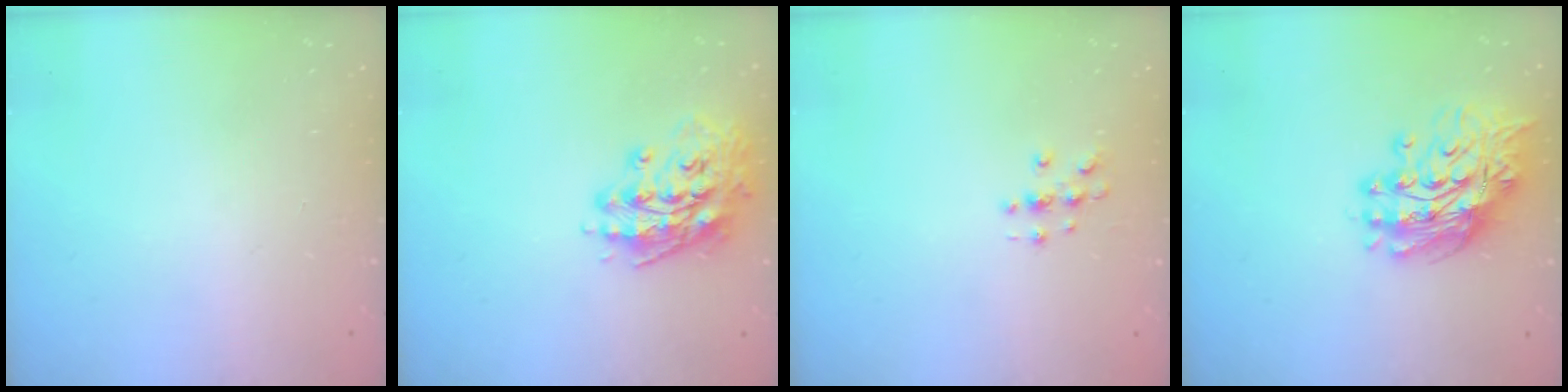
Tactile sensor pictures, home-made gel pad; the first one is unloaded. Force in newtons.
{"total": 14.8, "press": 14.6, "slide": 2.5}
{"total": 3.0, "press": 3.0, "slide": 0.3}
{"total": 14.5, "press": 14.4, "slide": 1.3}